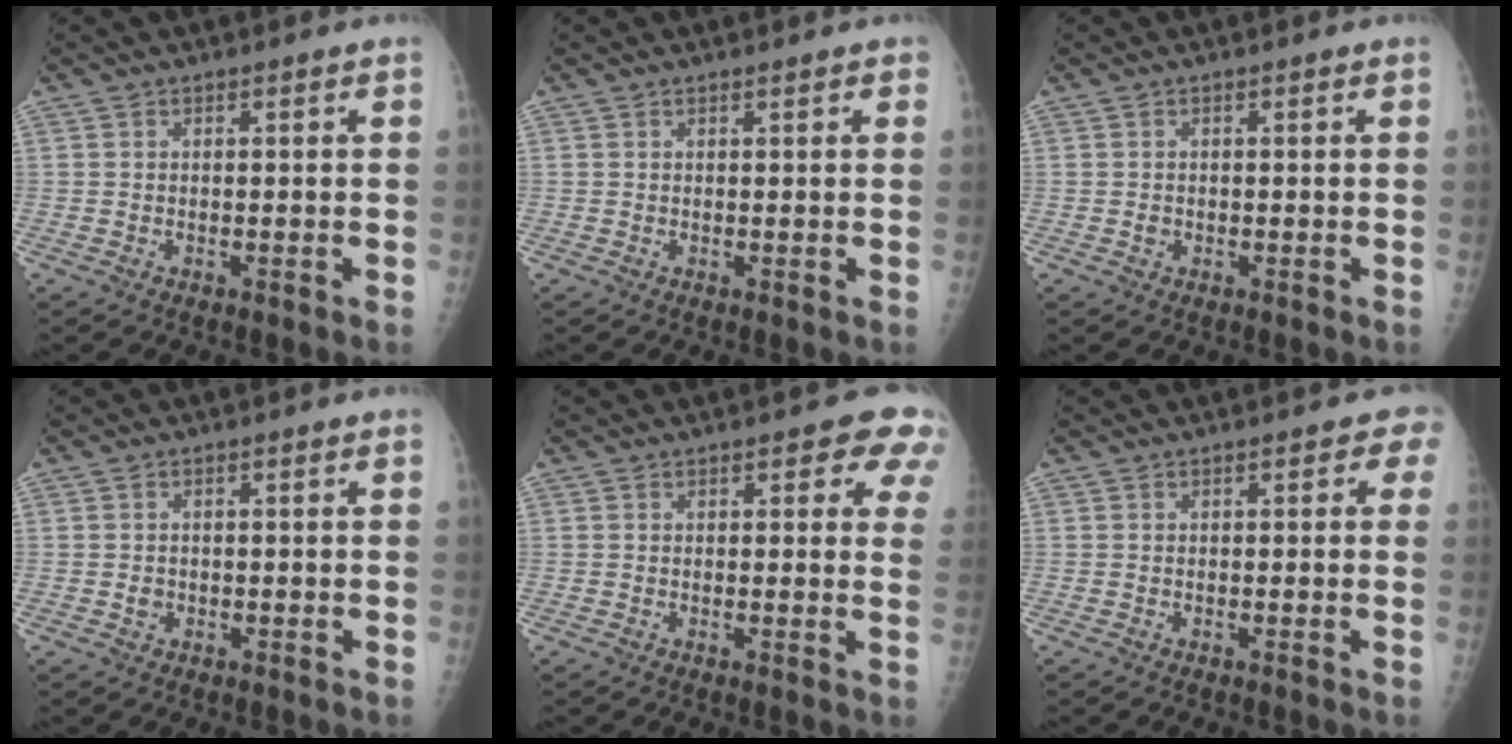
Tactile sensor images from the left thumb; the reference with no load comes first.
{"total": 1.0, "force": [0.7, 0.3, 0.6], "torque": [-0.006, -0.002, 0.007]}
{"total": 0.8, "force": [-0.1, 0.7, 0.3], "torque": [-0.002, 0.001, -0.001]}
{"total": 1.3, "force": [-0.2, 1.2, 0.5], "torque": [-0.004, 0.002, 0.000]}
{"total": 7.0, "force": [4.3, 3.0, 4.6], "torque": [-0.011, -0.013, 0.035]}
{"total": 2.6, "force": [1.1, 1.4, 1.9], "torque": [0.002, 0.003, 0.005]}